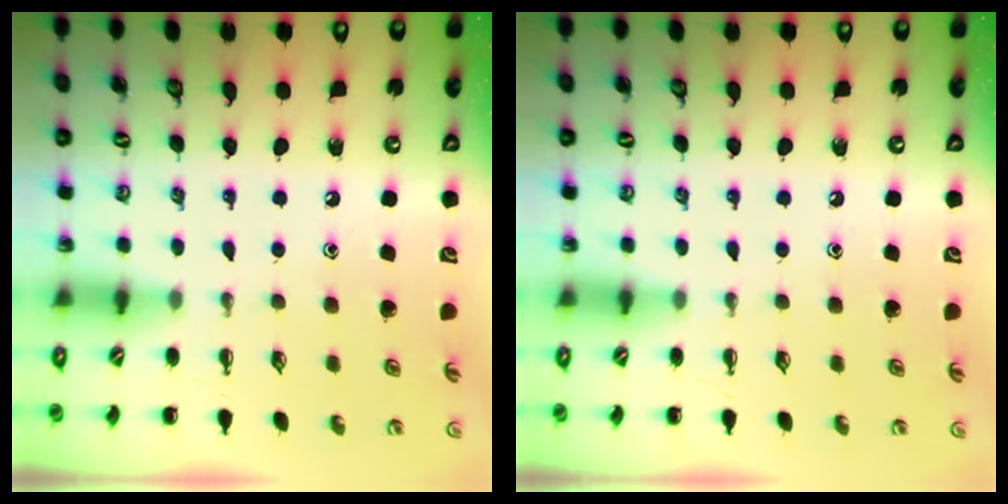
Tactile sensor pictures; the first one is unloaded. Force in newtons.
{"total": 0.0}